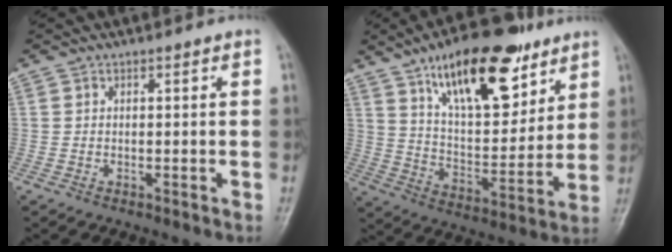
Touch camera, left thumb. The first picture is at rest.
{"total": 22.1, "force": [12.7, 9.5, 15.3], "torque": [-0.201, -0.051, 0.217]}